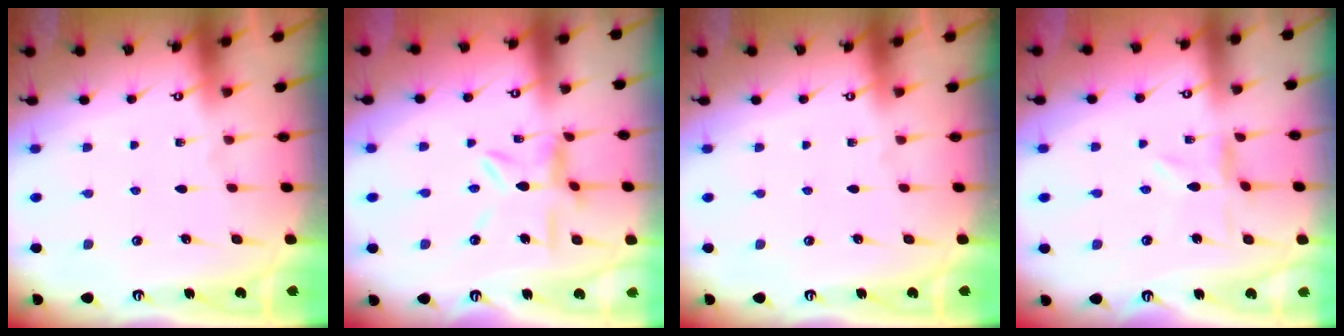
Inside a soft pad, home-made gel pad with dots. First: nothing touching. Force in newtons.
{"total": 8.1, "press": 8.1, "slide": 0.8}
{"total": 0.0}
{"total": 0.8, "press": 0.8, "slide": 0.2}